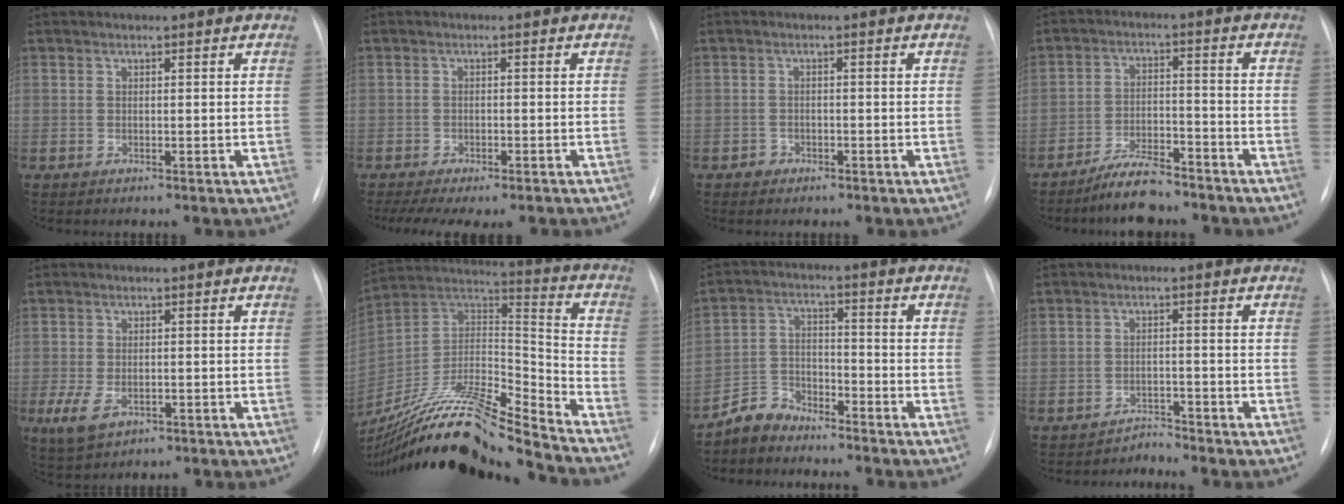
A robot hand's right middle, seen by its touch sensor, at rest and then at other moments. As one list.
[{"total": 10.4, "force": [-8.1, 3.5, 5.6], "torque": [-0.093, -0.001, -0.111]}, {"total": 1.2, "force": [-0.8, 0.9, 0.0], "torque": [0.000, 0.004, -0.016]}, {"total": 7.1, "force": [-6.2, 1.7, 3.1], "torque": [-0.061, -0.010, -0.110]}, {"total": 4.5, "force": [-1.7, 2.5, 3.3], "torque": [-0.074, -0.009, -0.020]}, {"total": 23.2, "force": [-20.5, 1.3, 10.8], "torque": [-0.245, 0.008, -0.366]}, {"total": 5.4, "force": [-4.9, 2.1, 0.1], "torque": [0.002, 0.005, -0.098]}, {"total": 2.2, "force": [-1.9, -0.1, -1.0], "torque": [0.025, -0.008, -0.031]}]